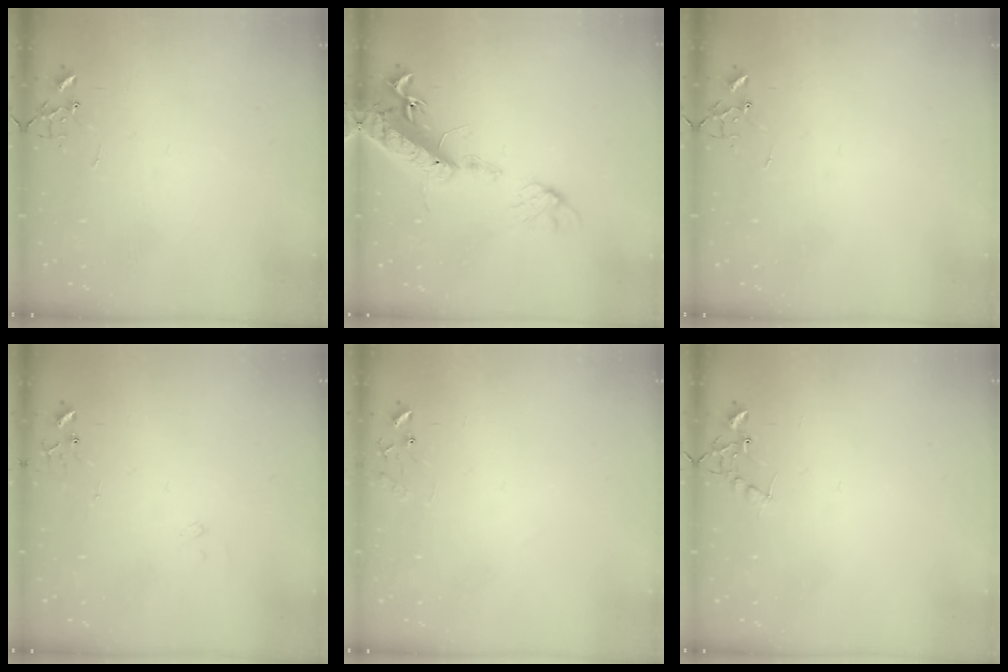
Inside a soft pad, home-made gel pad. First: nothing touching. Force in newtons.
{"total": 17.9, "press": 17.4, "slide": 3.9}
{"total": 0.0}
{"total": 7.6, "press": 7.6, "slide": 0.5}
{"total": 8.3, "press": 8.3, "slide": 0.6}
{"total": 6.8, "press": 6.8, "slide": 0.3}